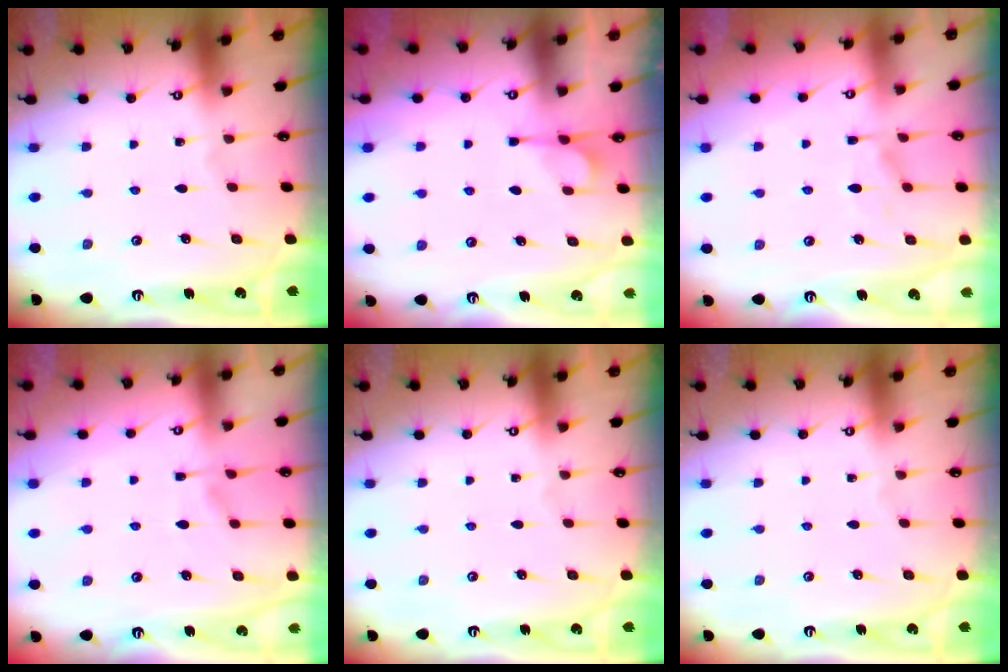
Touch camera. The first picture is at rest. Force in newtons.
{"total": 2.1, "press": 1.9, "slide": 0.9}
{"total": 1.4, "press": 0.3, "slide": 1.4}
{"total": 1.2, "press": 0.3, "slide": 1.1}
{"total": 0.0}
{"total": 0.0}